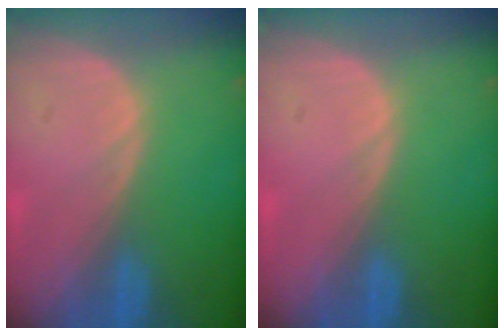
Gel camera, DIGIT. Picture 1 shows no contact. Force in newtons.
{"total": 0.0}